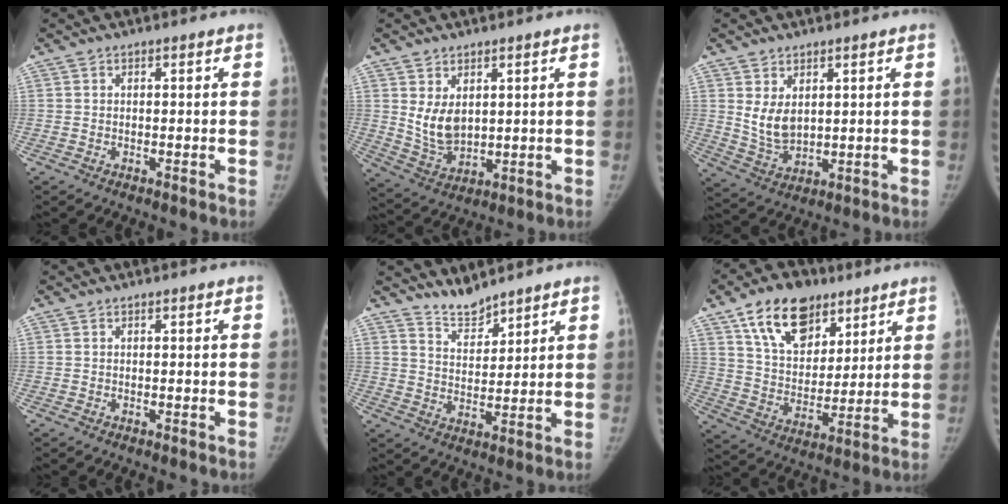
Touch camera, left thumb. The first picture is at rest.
{"total": 7.2, "force": [2.1, 4.6, 5.1], "torque": [-0.074, -0.021, 0.057]}
{"total": 6.2, "force": [2.1, 3.9, 4.4], "torque": [-0.066, -0.020, 0.055]}
{"total": 0.0}
{"total": 5.5, "force": [5.2, 1.4, 0.9], "torque": [-0.001, -0.044, 0.103]}
{"total": 16.6, "force": [9.7, 10.3, 8.6], "torque": [-0.104, -0.036, 0.171]}